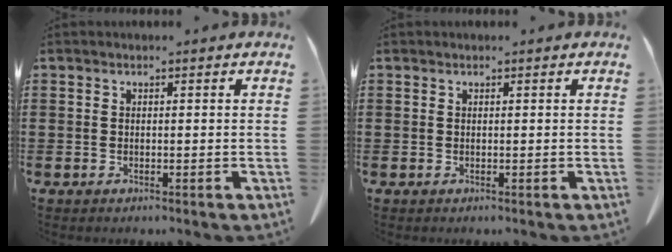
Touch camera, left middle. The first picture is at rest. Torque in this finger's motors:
{"motor_torque": [-0.09, 0.34, -0.03, 0.01]}